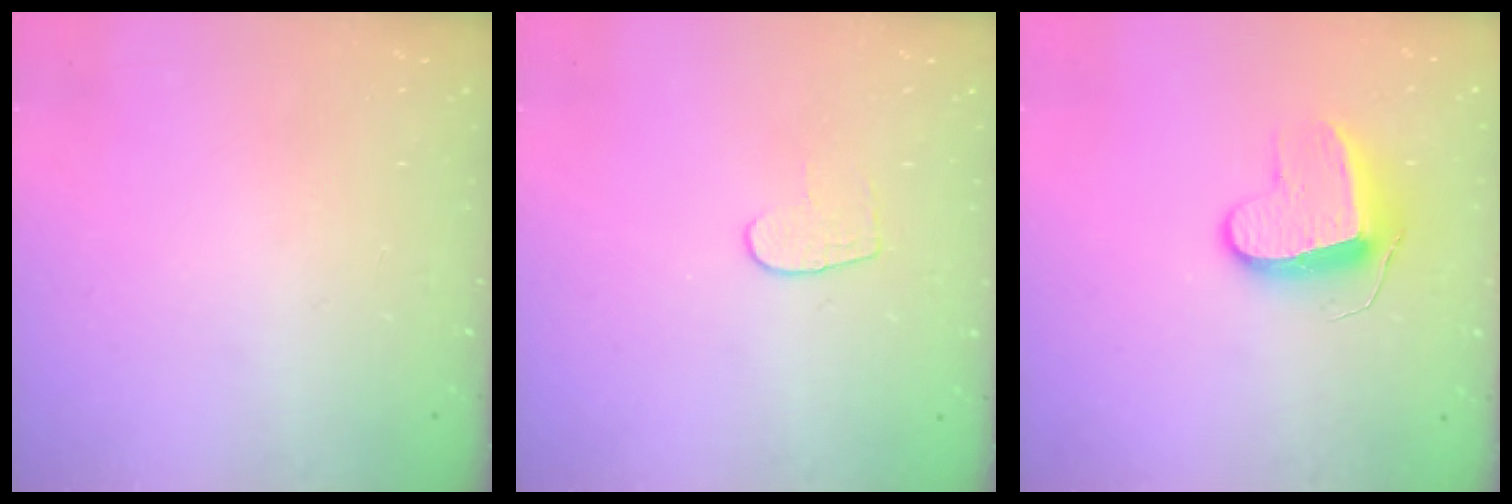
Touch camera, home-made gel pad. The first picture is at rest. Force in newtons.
{"total": 5.4, "press": 5.4, "slide": 0.3}
{"total": 10.6, "press": 10.6, "slide": 0.2}